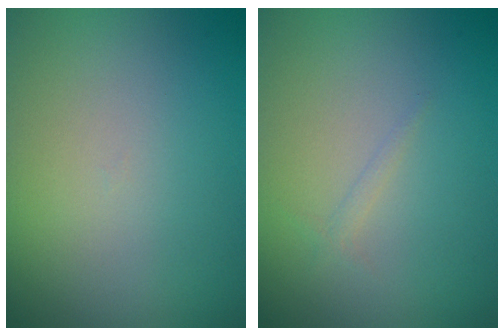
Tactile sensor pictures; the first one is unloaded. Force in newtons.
{"total": 0.7, "press": 0.7, "slide": 0.1}